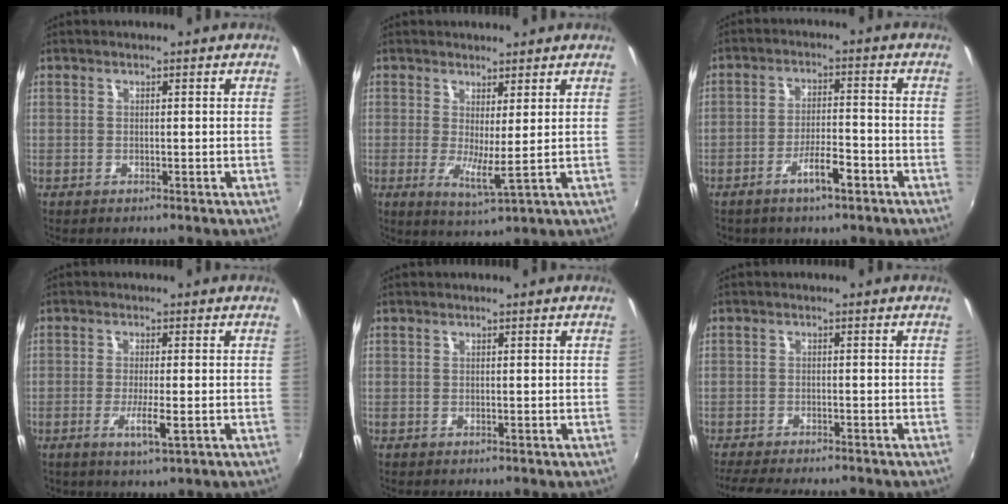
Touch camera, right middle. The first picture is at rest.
{"total": 4.4, "force": [1.0, 0.2, 4.3], "torque": [-0.078, -0.019, 0.016]}
{"total": 5.5, "force": [-3.5, 1.6, 4.0], "torque": [-0.079, 0.001, -0.053]}
{"total": 4.1, "force": [-1.4, 0.5, 3.8], "torque": [-0.076, -0.011, -0.026]}
{"total": 0.0}
{"total": 8.5, "force": [-7.6, 1.2, 3.6], "torque": [-0.089, -0.023, -0.122]}